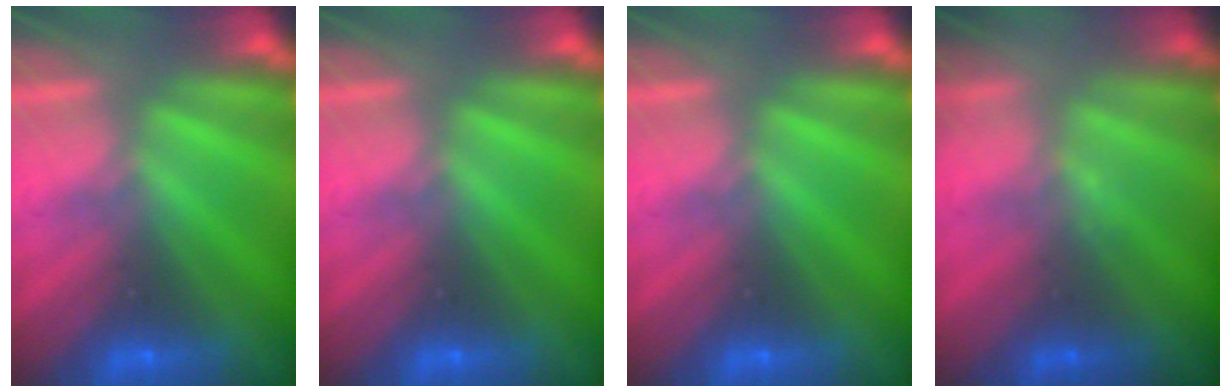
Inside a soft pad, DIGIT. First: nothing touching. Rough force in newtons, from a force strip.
{"total": 0.0}
{"total": 0.0}
{"total": 1.3}